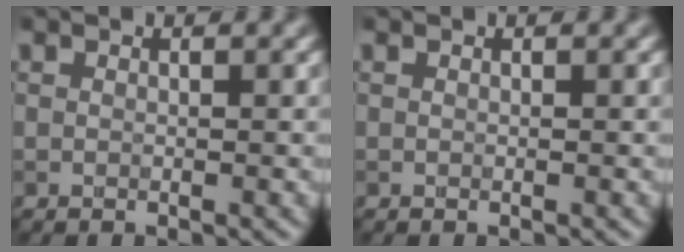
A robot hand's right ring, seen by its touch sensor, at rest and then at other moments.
{"total": 0.0}